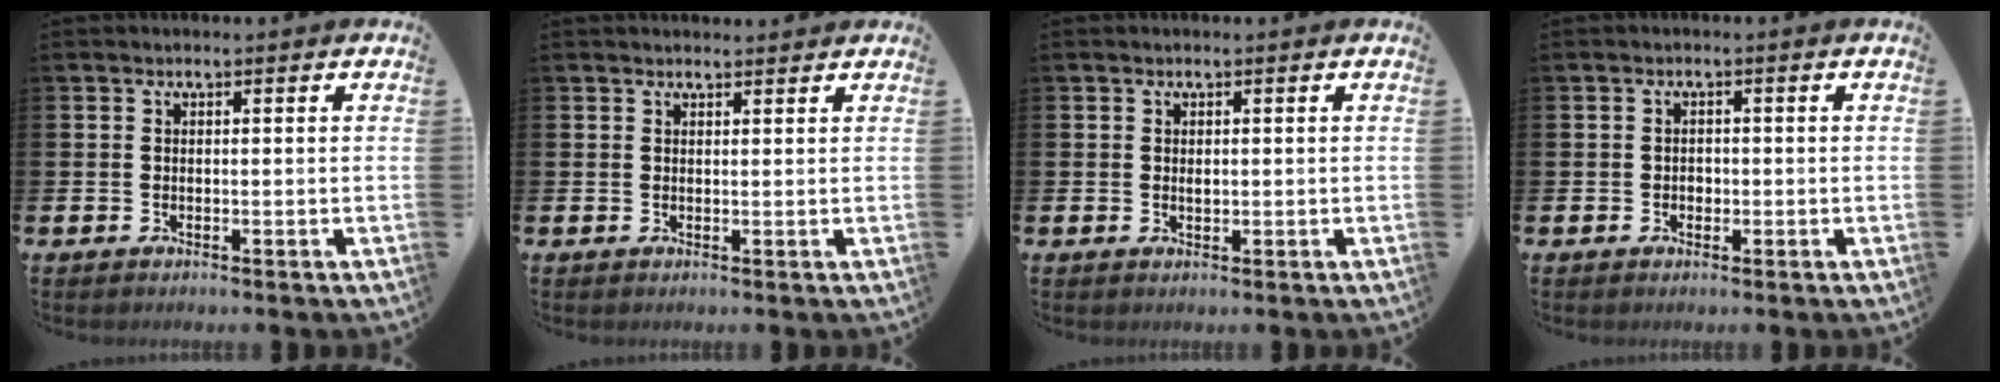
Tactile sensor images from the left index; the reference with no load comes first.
{"total": 1.2, "force": [1.1, 0.2, 0.2], "torque": [0.004, -0.002, 0.018]}
{"total": 0.6, "force": [0.1, 0.3, 0.5], "torque": [-0.002, -0.002, 0.000]}
{"total": 1.1, "force": [-0.3, 0.9, 0.5], "torque": [-0.001, 0.003, -0.008]}